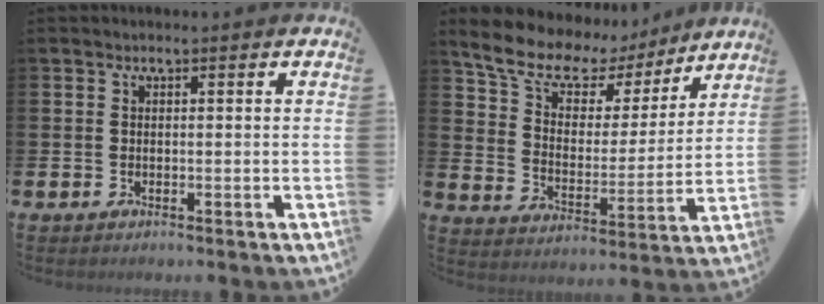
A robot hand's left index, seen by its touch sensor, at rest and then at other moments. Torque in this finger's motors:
{"motor_torque": [1.13, -1.01, 0.65, 0.04]}